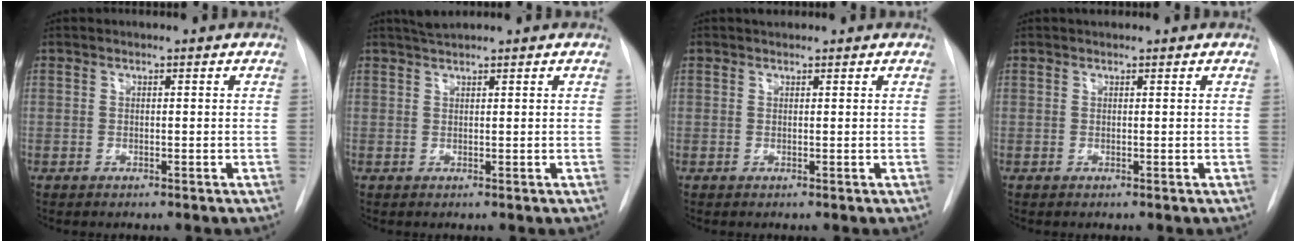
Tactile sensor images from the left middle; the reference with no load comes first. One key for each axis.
{"total": 1.4, "fx": 1.3, "fy": 0.3, "fz": 0.3, "tx": -0.012, "ty": 0.008, "tz": 0.025}
{"total": 1.3, "fx": 1.1, "fy": 0.5, "fz": 0.1, "tx": -0.010, "ty": 0.016, "tz": 0.020}
{"total": 0.8, "fx": 0.8, "fy": 0.3, "fz": 0.1, "tx": -0.011, "ty": 0.013, "tz": 0.016}